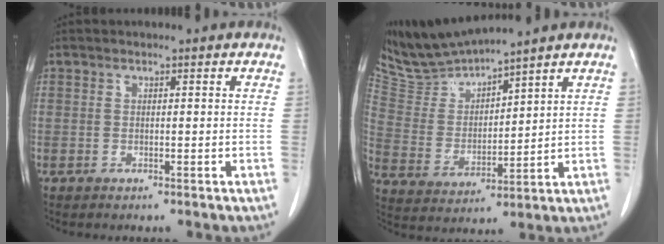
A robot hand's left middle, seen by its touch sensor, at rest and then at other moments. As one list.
[{"total": 9.1, "force": [8.9, -0.6, 1.7], "torque": [-0.057, 0.000, 0.195]}]